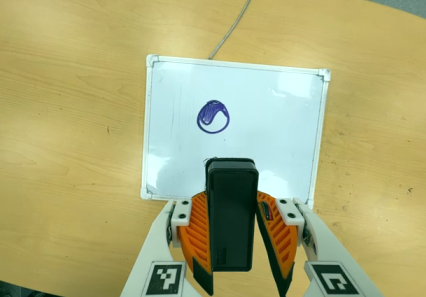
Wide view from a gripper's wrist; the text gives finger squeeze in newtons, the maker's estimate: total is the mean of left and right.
{"total": 4.2, "left": 3.6, "right": 4.9}